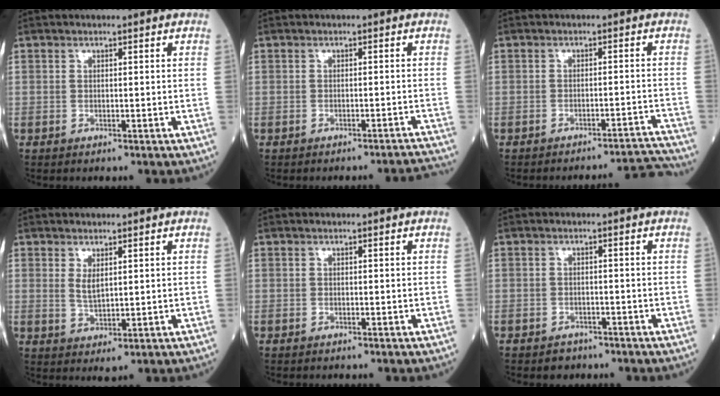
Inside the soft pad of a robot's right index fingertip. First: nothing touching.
{"total": 3.9, "force": [-3.8, -1.0, 0.2], "torque": [0.005, -0.003, -0.042]}
{"total": 6.8, "force": [-6.6, -1.8, -0.4], "torque": [0.023, 0.004, -0.086]}
{"total": 2.9, "force": [1.2, 0.9, 2.5], "torque": [-0.051, -0.011, 0.029]}
{"total": 0.0}
{"total": 1.9, "force": [-1.4, 1.3, 0.0], "torque": [-0.008, 0.005, -0.021]}